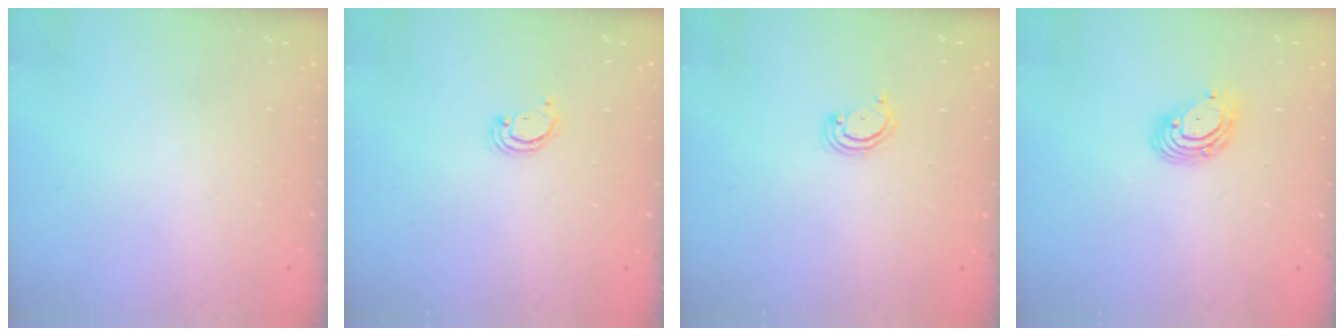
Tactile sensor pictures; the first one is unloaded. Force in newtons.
{"total": 2.4, "press": 2.4, "slide": 0.2}
{"total": 3.3, "press": 3.2, "slide": 0.4}
{"total": 6.5, "press": 6.5, "slide": 1.1}